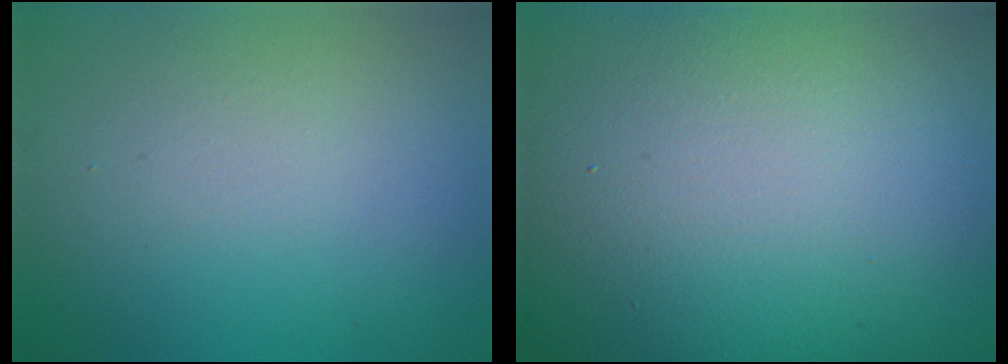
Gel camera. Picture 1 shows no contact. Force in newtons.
{"total": 28.1, "press": 28.1, "slide": 0.8}